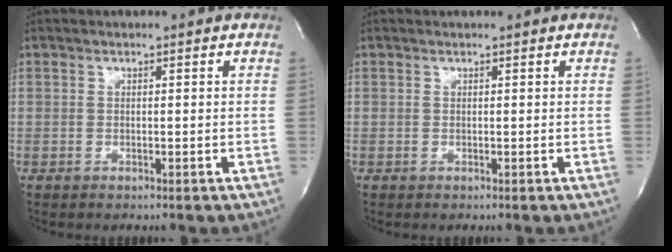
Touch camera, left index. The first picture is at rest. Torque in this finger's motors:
{"motor_torque": [0.33, -0.11, -0.03, -0.01]}